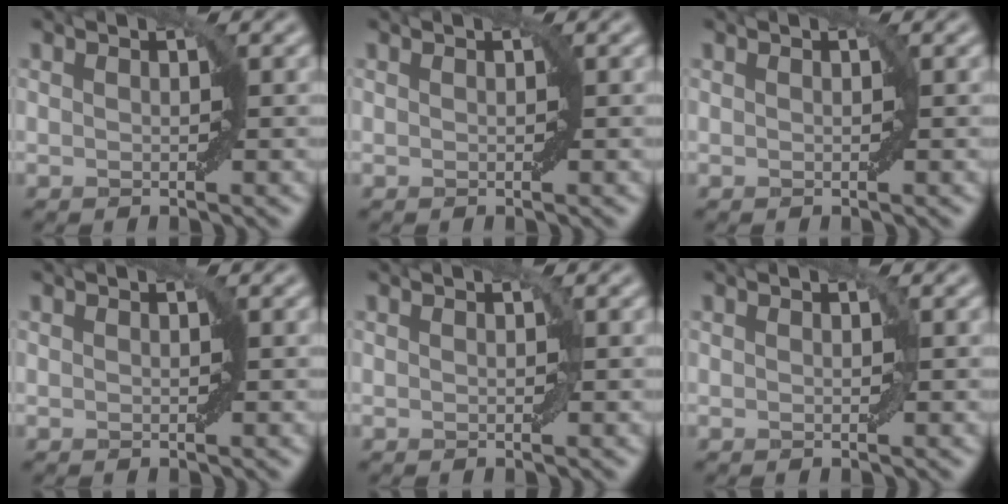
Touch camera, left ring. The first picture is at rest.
{"total": 0.0}
{"total": 0.0}
{"total": 0.0}
{"total": 0.0}
{"total": 0.0}